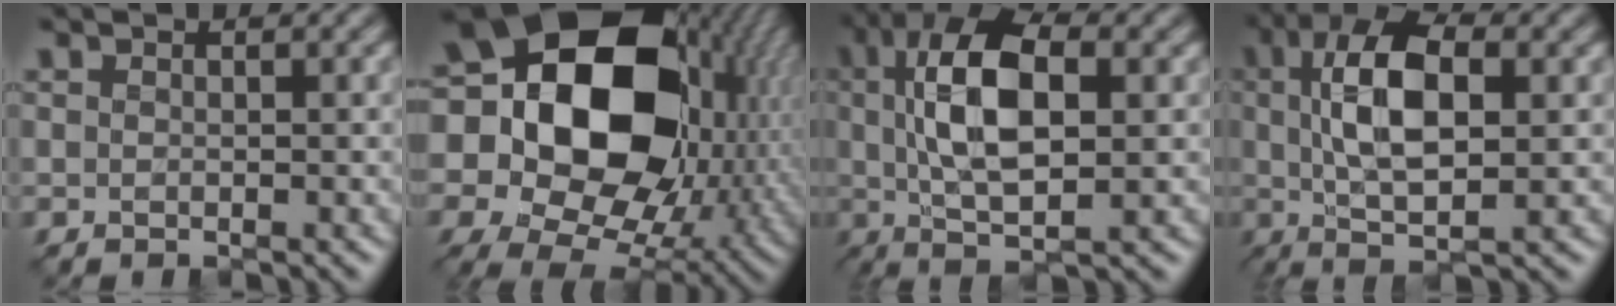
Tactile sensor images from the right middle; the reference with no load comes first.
{"total": 21.5, "force": [3.6, 16.0, 13.9], "torque": [-0.271, 0.012, 0.078]}
{"total": 10.2, "force": [1.2, 4.1, 9.3], "torque": [-0.171, 0.010, 0.015]}
{"total": 9.0, "force": [1.1, 3.5, 8.3], "torque": [-0.147, 0.009, 0.012]}